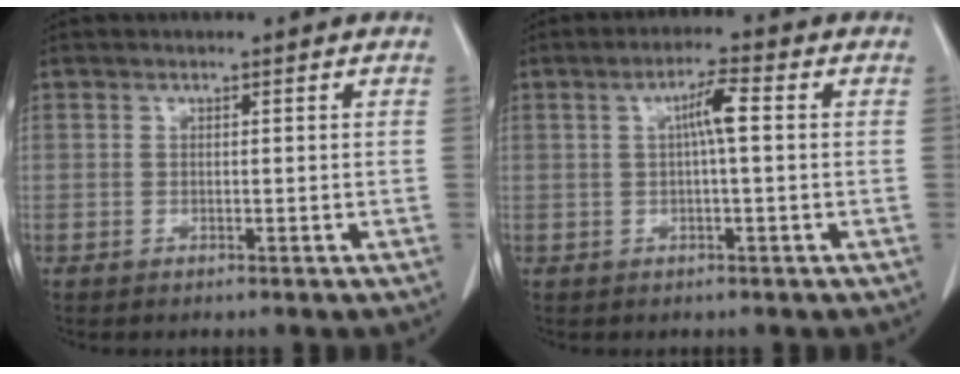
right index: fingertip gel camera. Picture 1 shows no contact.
{"total": 4.1, "force": [0.7, 0.4, 4.1], "torque": [-0.072, 0.012, 0.010]}